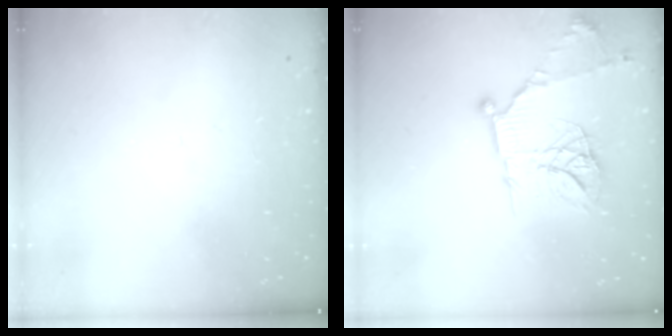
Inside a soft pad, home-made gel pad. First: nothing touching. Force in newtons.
{"total": 18.9, "press": 18.8, "slide": 1.9}